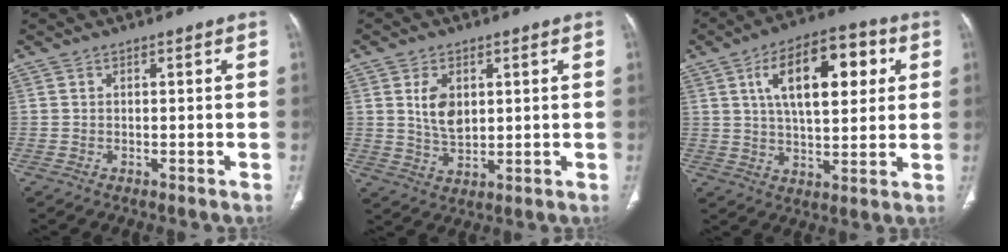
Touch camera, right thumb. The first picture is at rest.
{"total": 6.4, "force": [1.7, 3.9, 4.8], "torque": [-0.078, -0.012, 0.040]}
{"total": 17.0, "force": [5.2, 8.0, 14.0], "torque": [-0.195, 0.004, 0.081]}